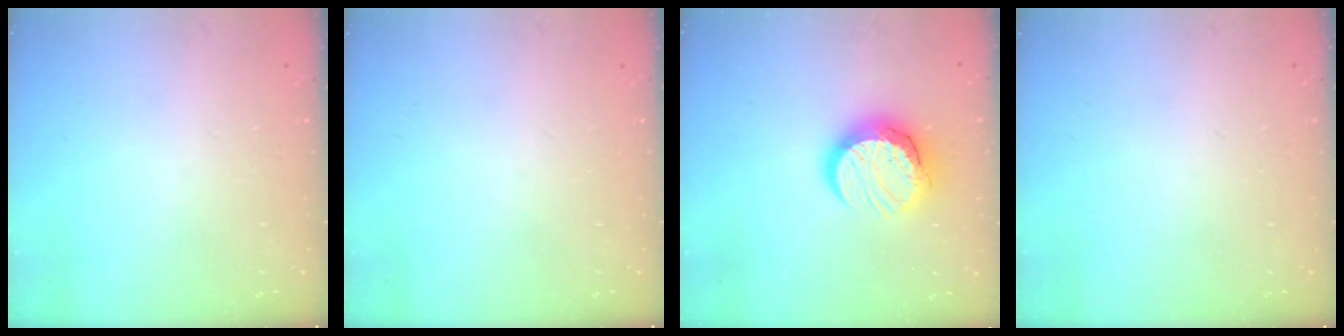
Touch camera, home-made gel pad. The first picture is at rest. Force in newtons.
{"total": 0.0}
{"total": 12.3, "press": 12.2, "slide": 1.0}
{"total": 0.0}